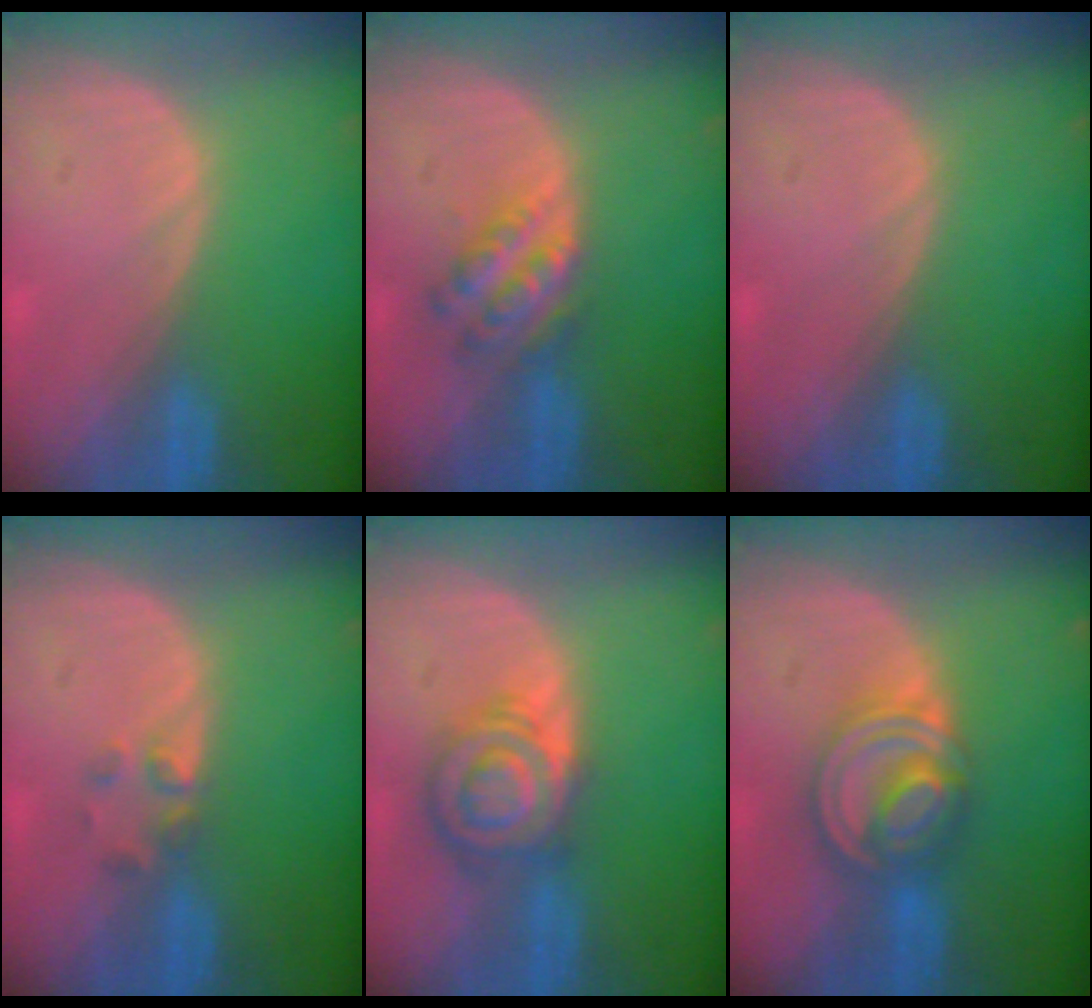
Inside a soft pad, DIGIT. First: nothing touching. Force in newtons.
{"total": 5.5, "press": 5.0, "slide": 2.4}
{"total": 0.0}
{"total": 2.0, "press": 1.9, "slide": 0.8}
{"total": 7.0, "press": 7.0, "slide": 0.2}
{"total": 8.2, "press": 6.9, "slide": 4.4}